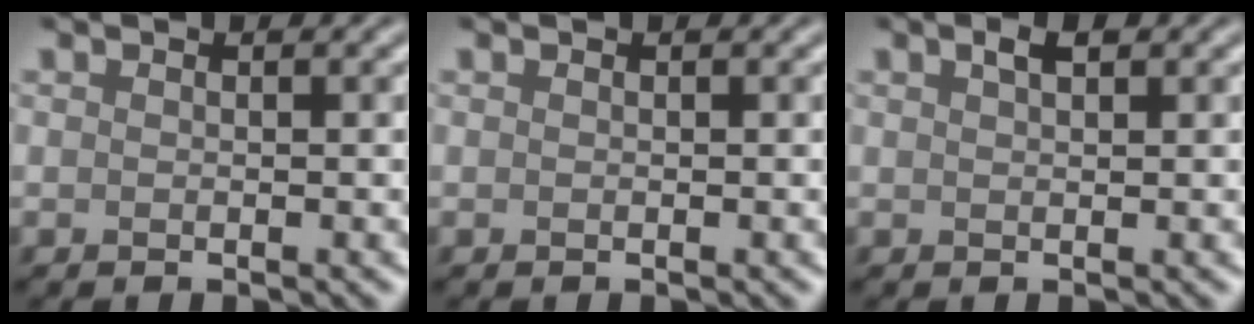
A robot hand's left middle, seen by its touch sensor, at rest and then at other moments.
{"total": 0.0}
{"total": 1.4, "force": [0.8, 0.4, 1.0], "torque": [-0.016, 0.003, 0.014]}